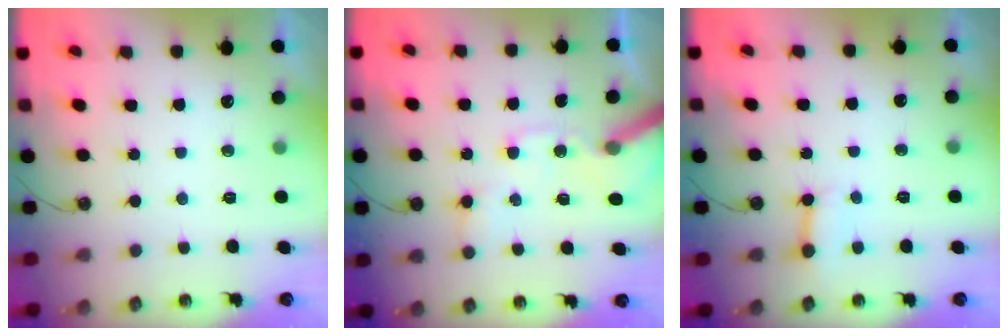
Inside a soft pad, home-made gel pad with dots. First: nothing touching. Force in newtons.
{"total": 12.3, "press": 12.2, "slide": 2.0}
{"total": 3.8, "press": 3.7, "slide": 0.7}